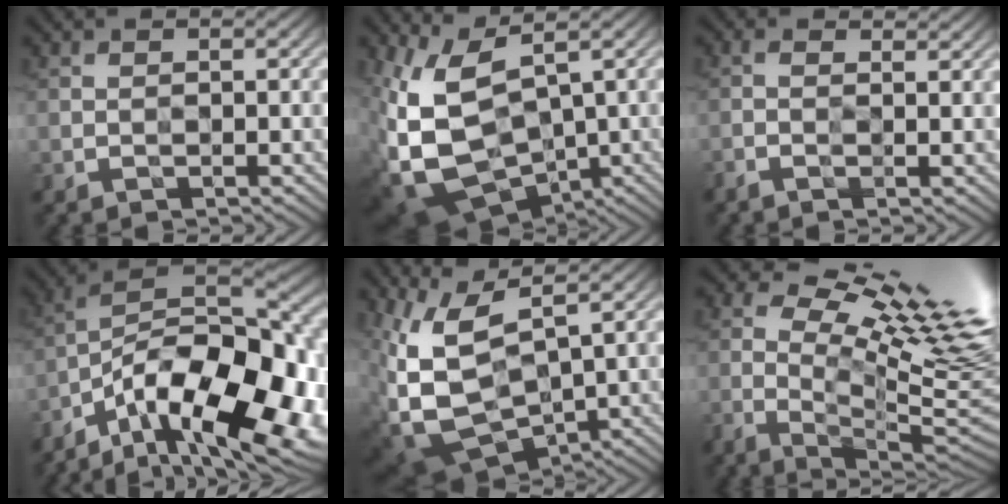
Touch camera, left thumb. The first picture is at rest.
{"total": 13.6, "force": [1.0, 9.0, 10.1], "torque": [-0.237, -0.039, 0.064]}
{"total": 1.2, "force": [0.0, 0.2, 1.2], "torque": [-0.035, -0.001, -0.007]}
{"total": 18.9, "force": [-9.3, 7.9, 14.5], "torque": [-0.248, -0.015, -0.150]}
{"total": 11.4, "force": [2.9, 6.5, 8.9], "torque": [-0.226, -0.028, 0.086]}
{"total": 15.0, "force": [5.0, 4.0, 13.5], "torque": [-0.244, 0.003, 0.092]}